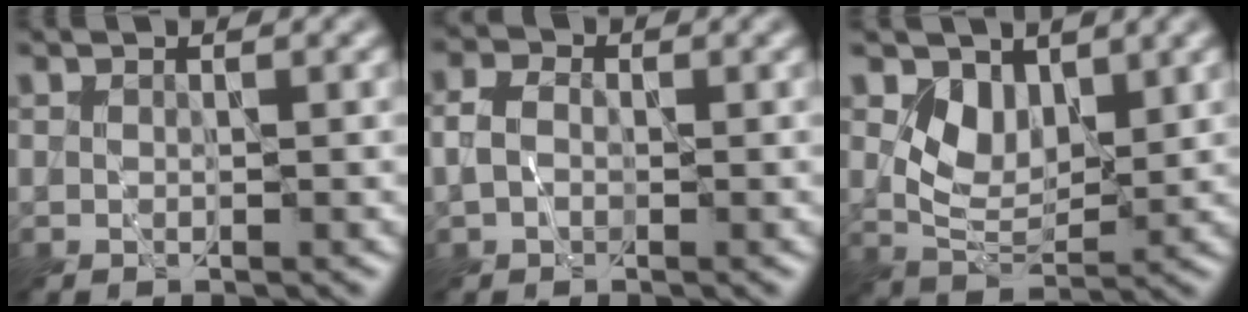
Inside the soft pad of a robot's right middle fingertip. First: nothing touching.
{"total": 2.2, "force": [-0.1, 1.7, 1.4], "torque": [-0.031, 0.004, -0.011]}
{"total": 3.3, "force": [1.7, 1.9, 2.1], "torque": [-0.046, -0.011, 0.035]}